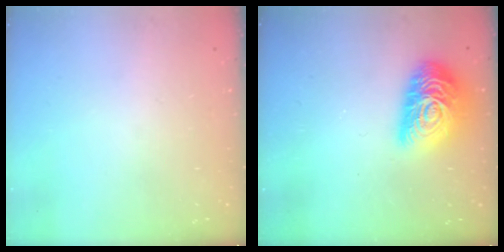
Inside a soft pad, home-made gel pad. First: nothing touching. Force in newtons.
{"total": 17.0, "press": 17.0, "slide": 0.9}